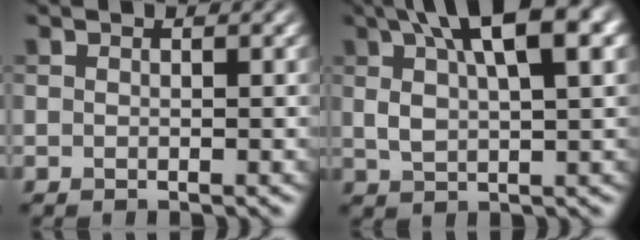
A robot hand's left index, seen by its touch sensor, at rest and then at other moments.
{"total": 10.1, "force": [4.5, 3.6, 8.2], "torque": [-0.137, 0.017, 0.077]}